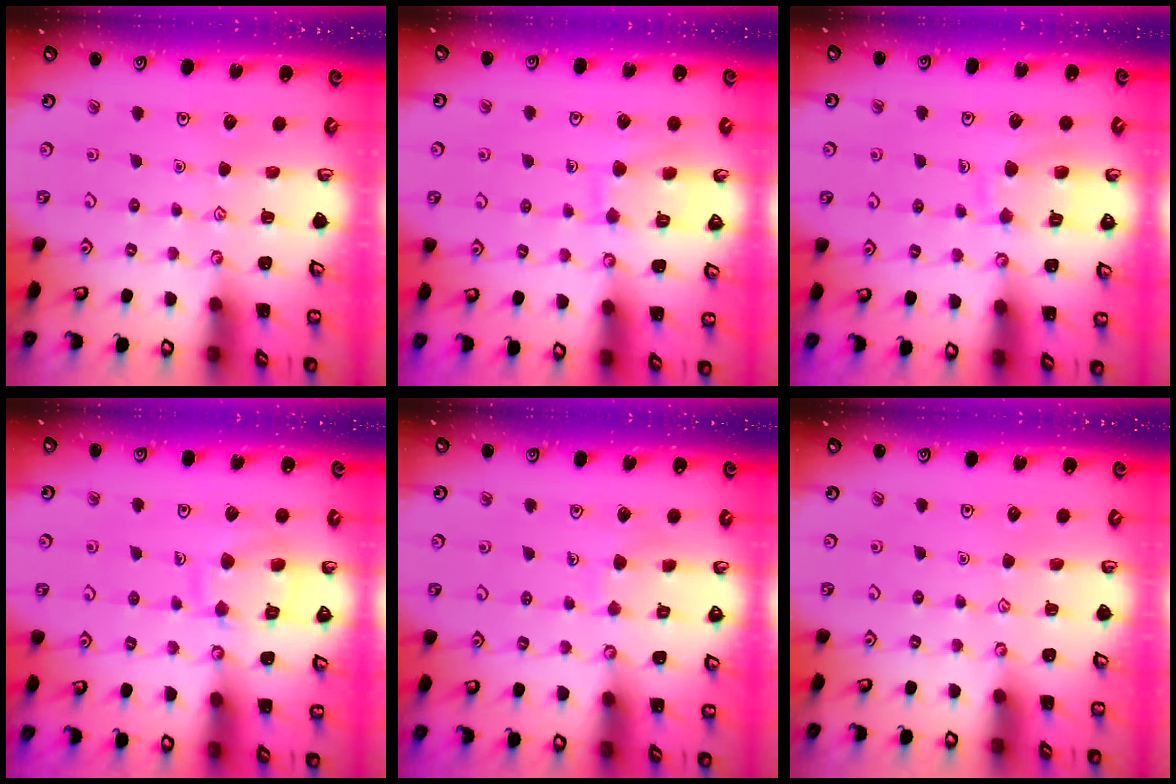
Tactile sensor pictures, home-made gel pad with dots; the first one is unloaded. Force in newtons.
{"total": 8.3, "press": 8.3, "slide": 0.4}
{"total": 9.0, "press": 9.0, "slide": 0.9}
{"total": 10.9, "press": 10.9, "slide": 0.8}
{"total": 5.5, "press": 5.5, "slide": 0.3}
{"total": 0.0}